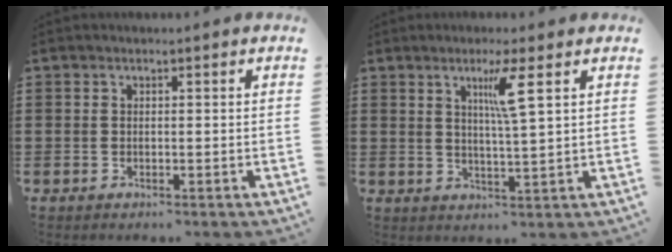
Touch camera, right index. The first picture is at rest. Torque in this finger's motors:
{"motor_torque": [0.13, -0.02, 0.31, 0.08]}